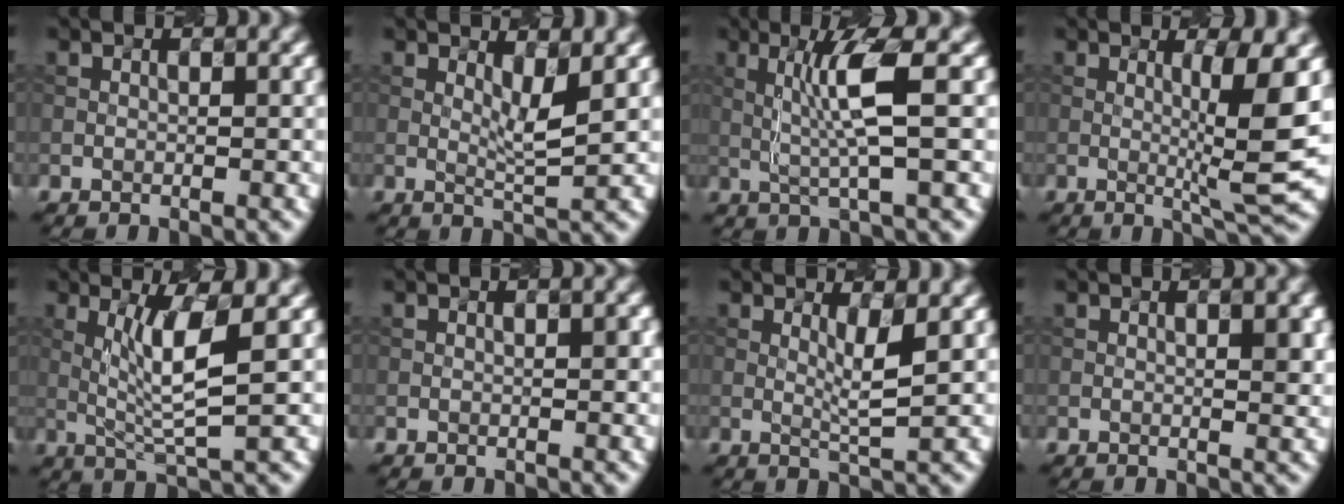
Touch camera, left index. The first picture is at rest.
{"total": 2.2, "force": [0.8, 0.3, 2.1], "torque": [-0.033, -0.007, 0.022]}
{"total": 4.2, "force": [0.4, -0.1, 4.2], "torque": [-0.095, 0.002, 0.024]}
{"total": 5.9, "force": [0.4, 0.5, 5.9], "torque": [-0.092, -0.010, 0.021]}
{"total": 4.7, "force": [0.8, 0.5, 4.6], "torque": [-0.100, -0.003, 0.032]}
{"total": 0.9, "force": [0.0, 0.1, 0.9], "torque": [-0.012, 0.006, 0.005]}
{"total": 2.4, "force": [0.5, 0.2, 2.3], "torque": [-0.041, -0.007, 0.018]}
{"total": 2.3, "force": [0.4, 0.6, 2.2], "torque": [-0.023, 0.005, 0.012]}